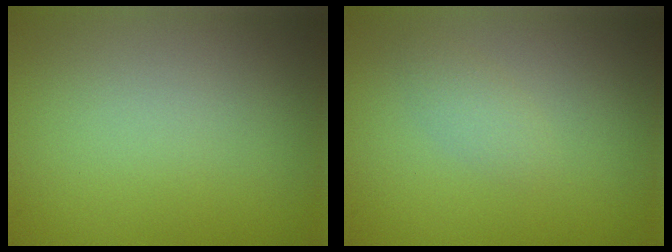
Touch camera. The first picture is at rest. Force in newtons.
{"total": 1.2, "press": 1.2, "slide": 0.0}